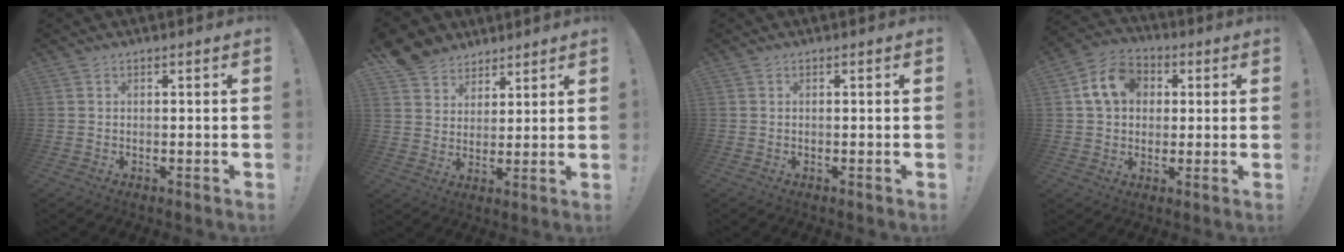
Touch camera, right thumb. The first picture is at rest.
{"total": 7.8, "force": [5.7, 5.4, 0.6], "torque": [-0.012, -0.045, 0.115]}
{"total": 0.0}
{"total": 12.3, "force": [3.6, 9.7, 6.6], "torque": [-0.100, 0.006, 0.074]}